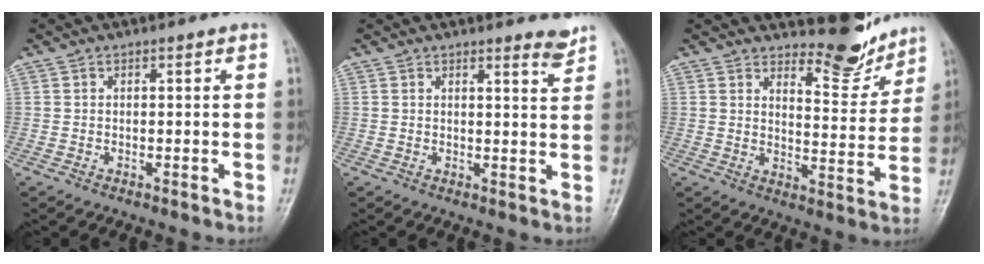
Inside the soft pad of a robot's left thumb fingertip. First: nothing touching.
{"total": 2.7, "force": [2.4, 0.3, 1.2], "torque": [-0.010, -0.025, 0.029]}
{"total": 8.5, "force": [7.7, 2.6, 2.6], "torque": [-0.008, -0.073, 0.114]}